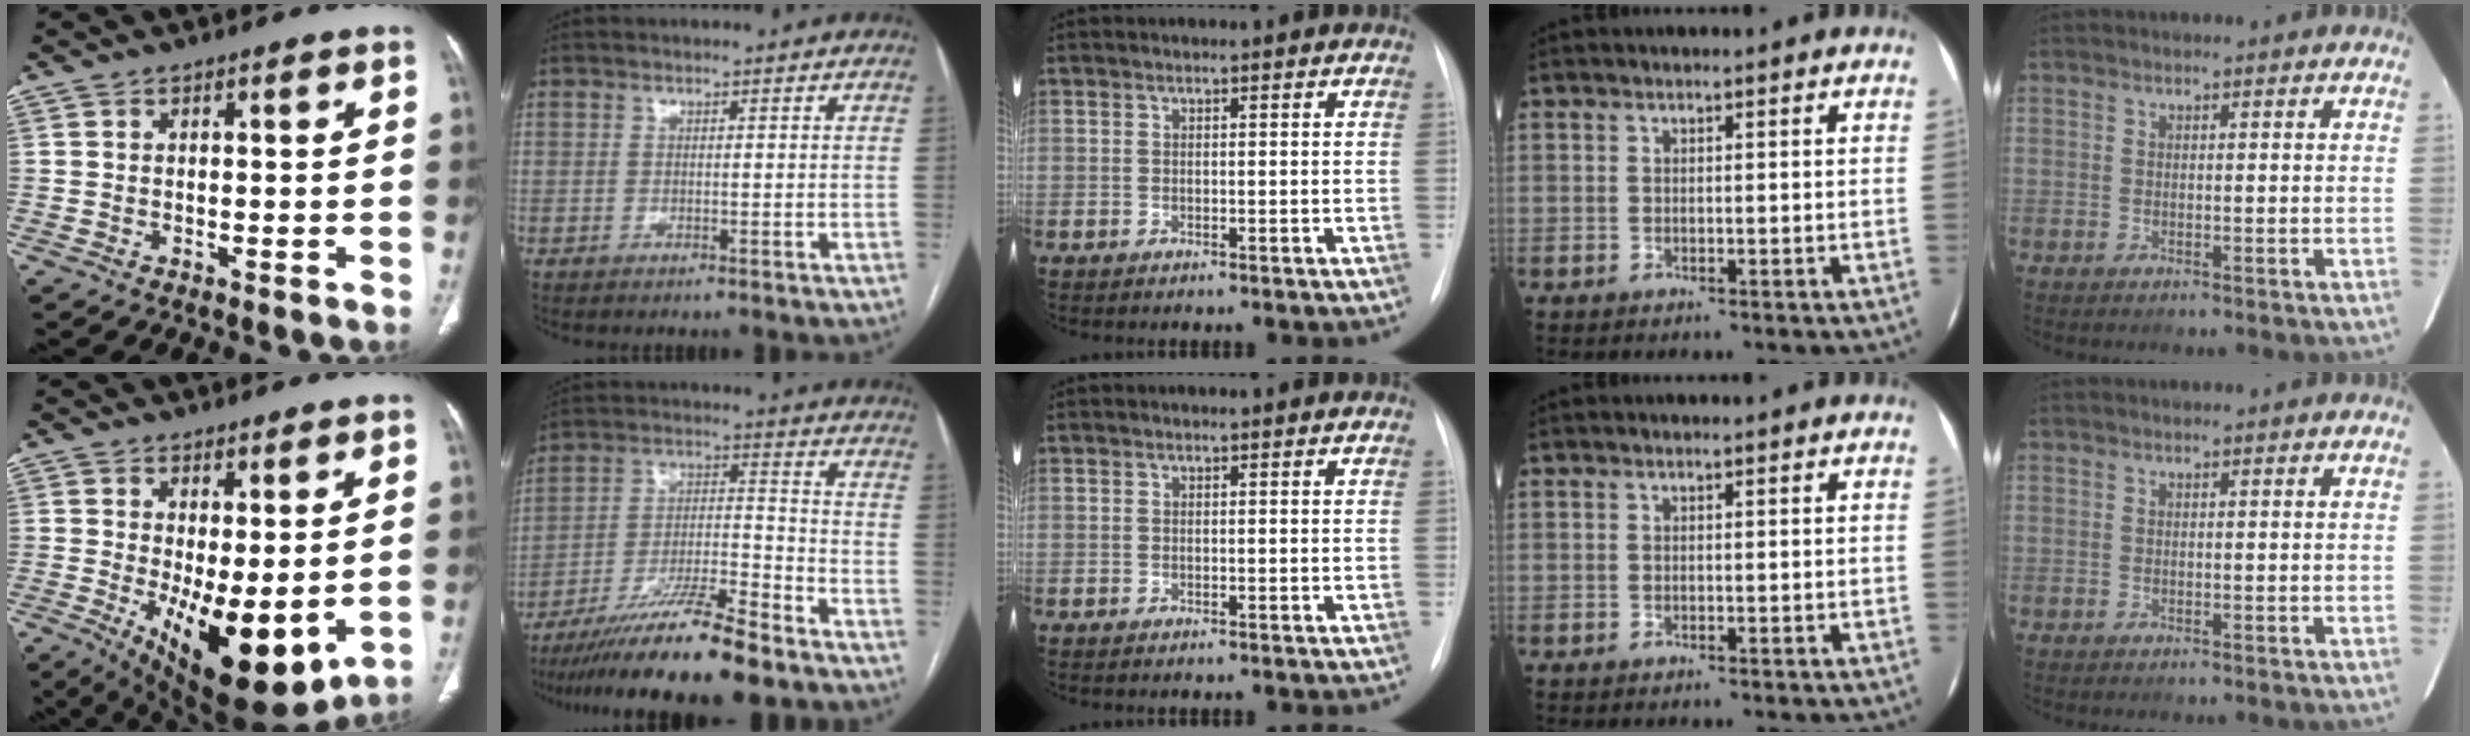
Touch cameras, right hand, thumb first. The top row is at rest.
{"thumb": {"total": 15.7, "force": [-2.5, 6.4, 14.1], "torque": [-0.212, -0.035, -0.017]}, "index": {"total": 15.2, "force": [-12.0, 0.4, 9.2], "torque": [-0.167, -0.016, -0.208]}}